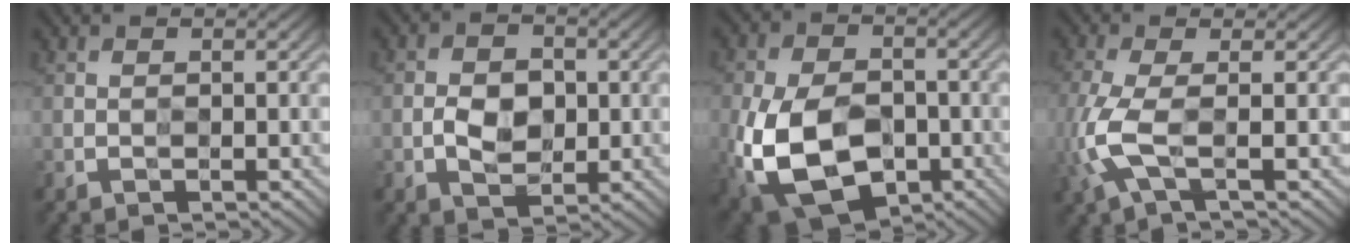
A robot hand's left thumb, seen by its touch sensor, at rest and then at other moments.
{"total": 3.7, "force": [-0.5, 2.8, 2.3], "torque": [-0.031, 0.001, -0.014]}
{"total": 12.9, "force": [-4.1, 8.6, 8.6], "torque": [-0.202, -0.033, -0.067]}
{"total": 5.8, "force": [-1.7, 2.0, 5.1], "torque": [-0.148, -0.002, -0.033]}